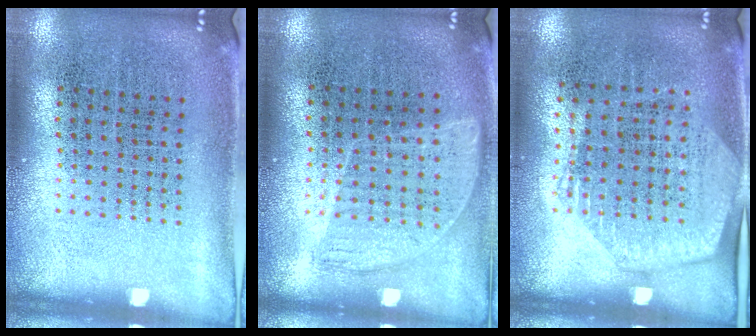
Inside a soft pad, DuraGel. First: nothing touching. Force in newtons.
{"total": 0.9, "press": 0.8, "slide": 0.5}
{"total": 1.4, "press": 1.3, "slide": 0.6}